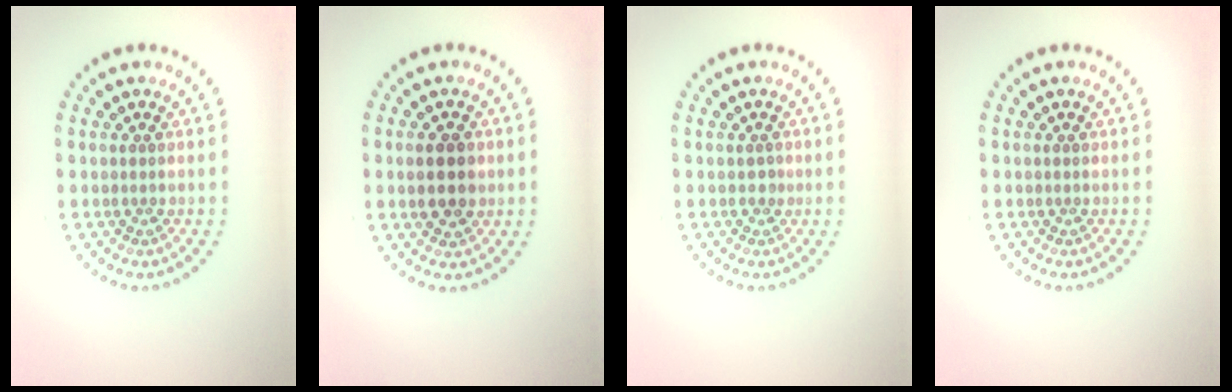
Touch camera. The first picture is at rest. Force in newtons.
{"total": 2.7, "press": 2.7, "slide": 0.2}
{"total": 0.7, "press": 0.5, "slide": 0.5}
{"total": 0.0}